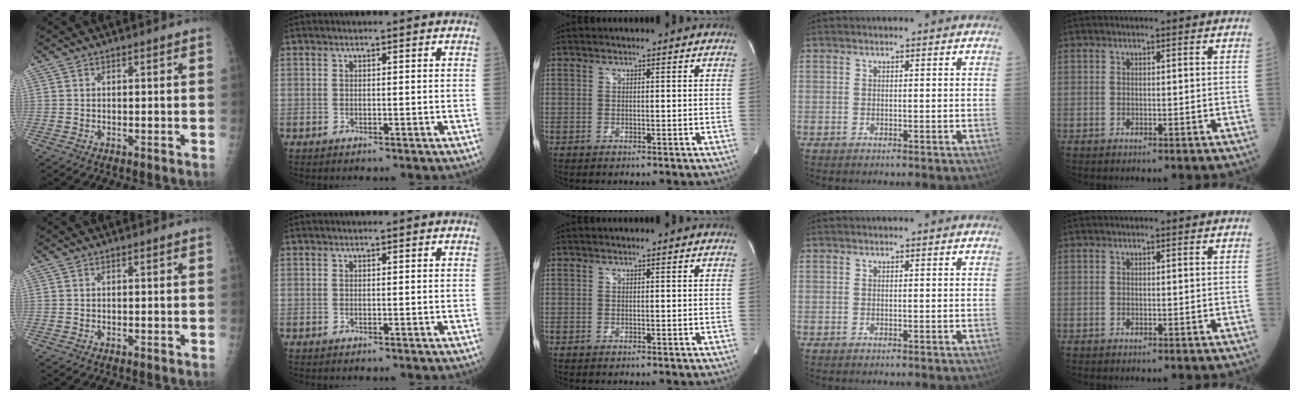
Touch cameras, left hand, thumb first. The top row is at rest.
{}